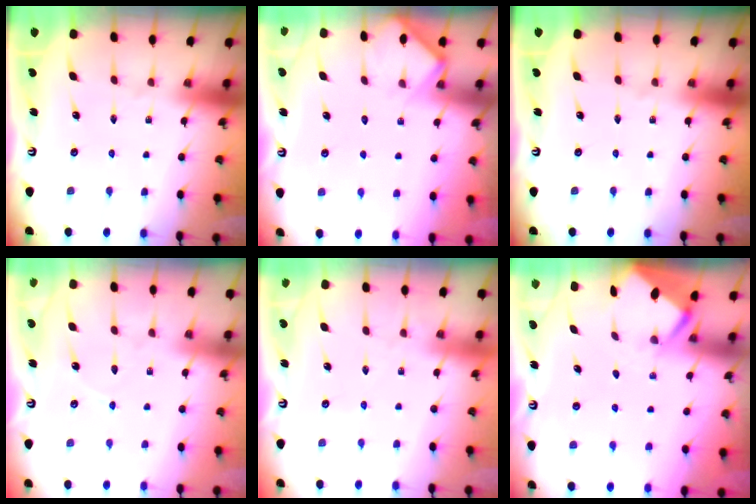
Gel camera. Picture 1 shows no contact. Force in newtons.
{"total": 6.0, "press": 6.0, "slide": 0.5}
{"total": 0.0}
{"total": 3.2, "press": 3.1, "slide": 0.4}
{"total": 3.3, "press": 3.3, "slide": 0.4}
{"total": 2.6, "press": 2.6, "slide": 0.3}